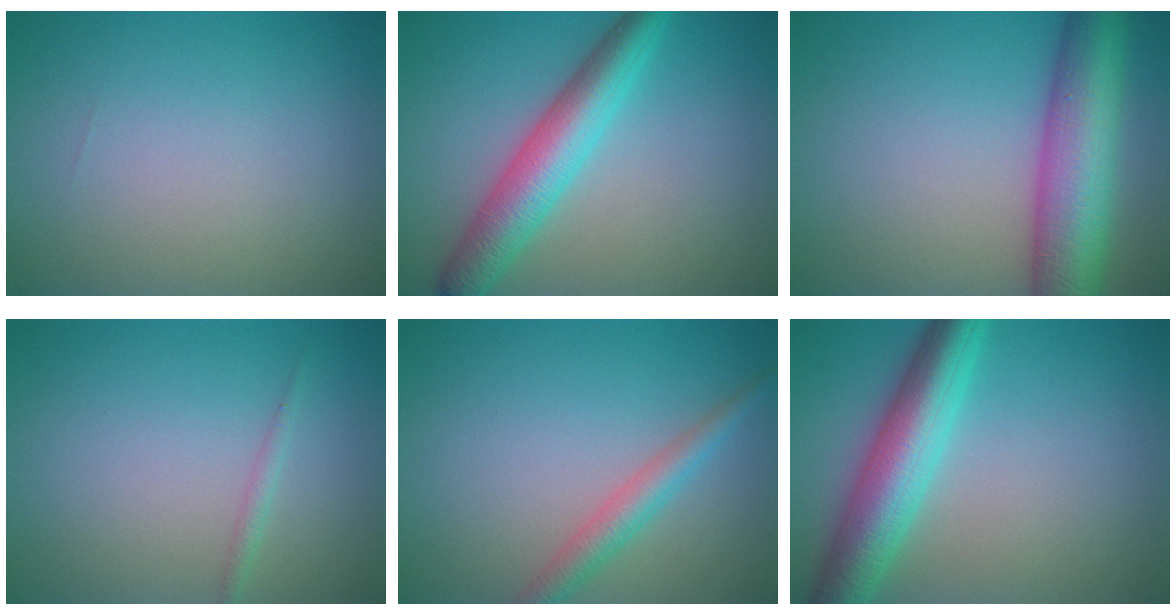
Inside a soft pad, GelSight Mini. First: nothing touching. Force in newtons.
{"total": 5.9, "press": 5.9, "slide": 0.2}
{"total": 10.0, "press": 10.0, "slide": 0.4}
{"total": 0.9, "press": 0.9, "slide": 0.1}
{"total": 2.7, "press": 2.7, "slide": 0.1}
{"total": 7.4, "press": 7.4, "slide": 0.2}